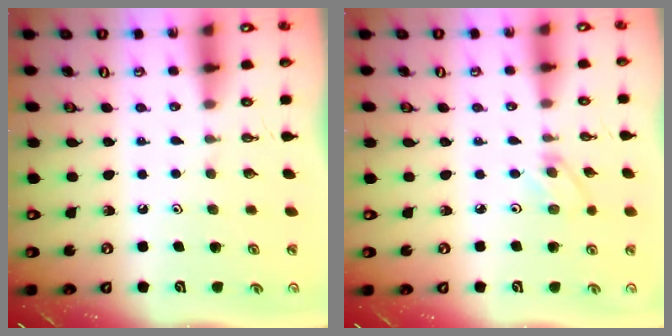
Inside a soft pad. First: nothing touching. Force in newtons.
{"total": 3.1, "press": 3.1, "slide": 0.3}